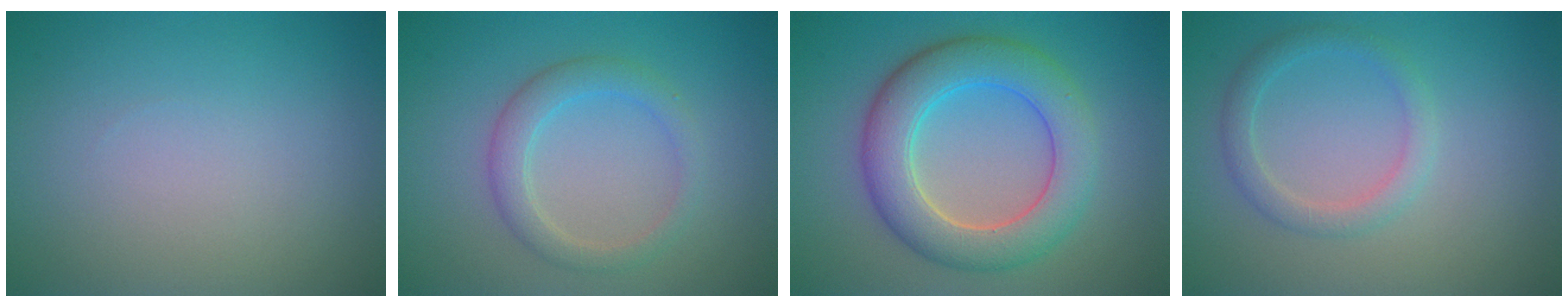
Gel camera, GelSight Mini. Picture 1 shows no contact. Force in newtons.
{"total": 2.8, "press": 2.8, "slide": 0.2}
{"total": 7.0, "press": 7.0, "slide": 0.3}
{"total": 2.2, "press": 2.1, "slide": 0.2}